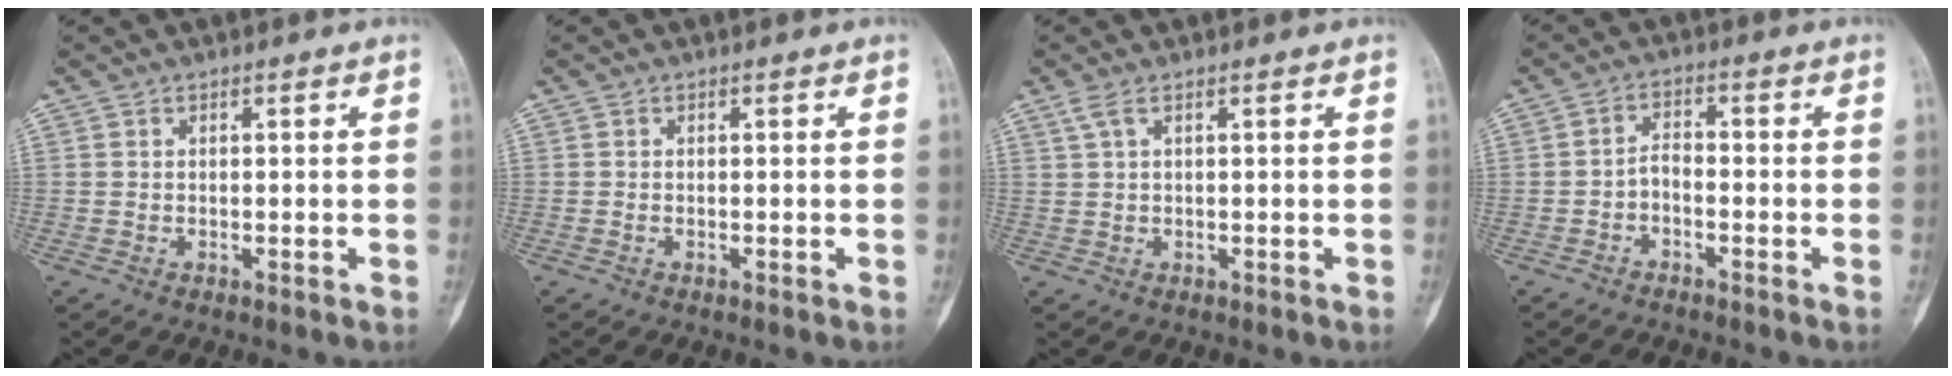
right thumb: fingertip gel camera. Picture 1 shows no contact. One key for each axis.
{"total": 0.0}
{"total": 1.9, "fx": 1.0, "fy": 0.4, "fz": 1.5, "tx": -0.045, "ty": 0.012, "tz": 0.028}
{"total": 2.7, "fx": -1.4, "fy": 1.2, "fz": 2.0, "tx": -0.031, "ty": 0.021, "tz": -0.030}